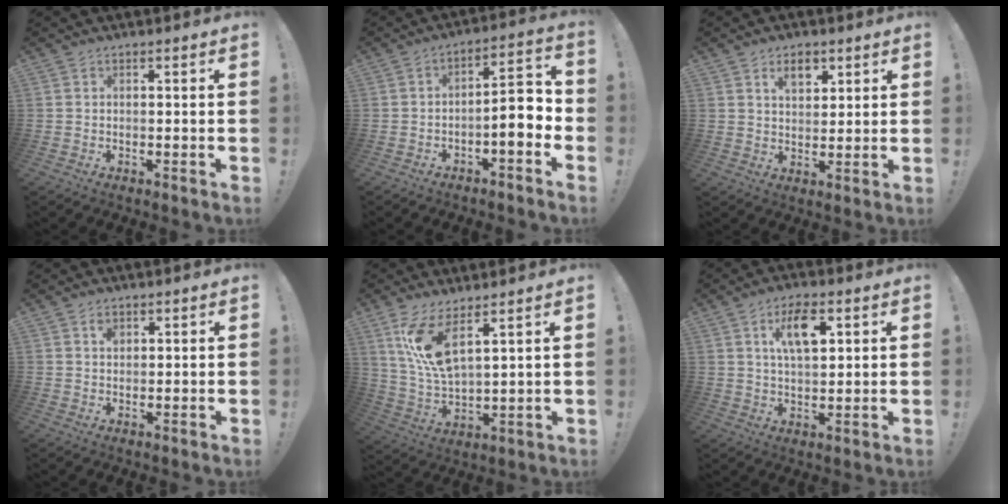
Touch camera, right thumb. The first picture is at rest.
{"total": 8.1, "force": [-3.0, 2.4, 7.2], "torque": [-0.094, 0.006, -0.057]}
{"total": 6.9, "force": [4.0, 4.8, 3.0], "torque": [-0.039, -0.014, 0.072]}
{"total": 1.7, "force": [0.8, 1.3, 0.8], "torque": [0.004, -0.007, 0.011]}
{"total": 12.2, "force": [7.0, 3.8, 9.3], "torque": [-0.174, -0.039, 0.125]}
{"total": 10.0, "force": [4.1, 4.8, 7.8], "torque": [-0.118, -0.003, 0.068]}